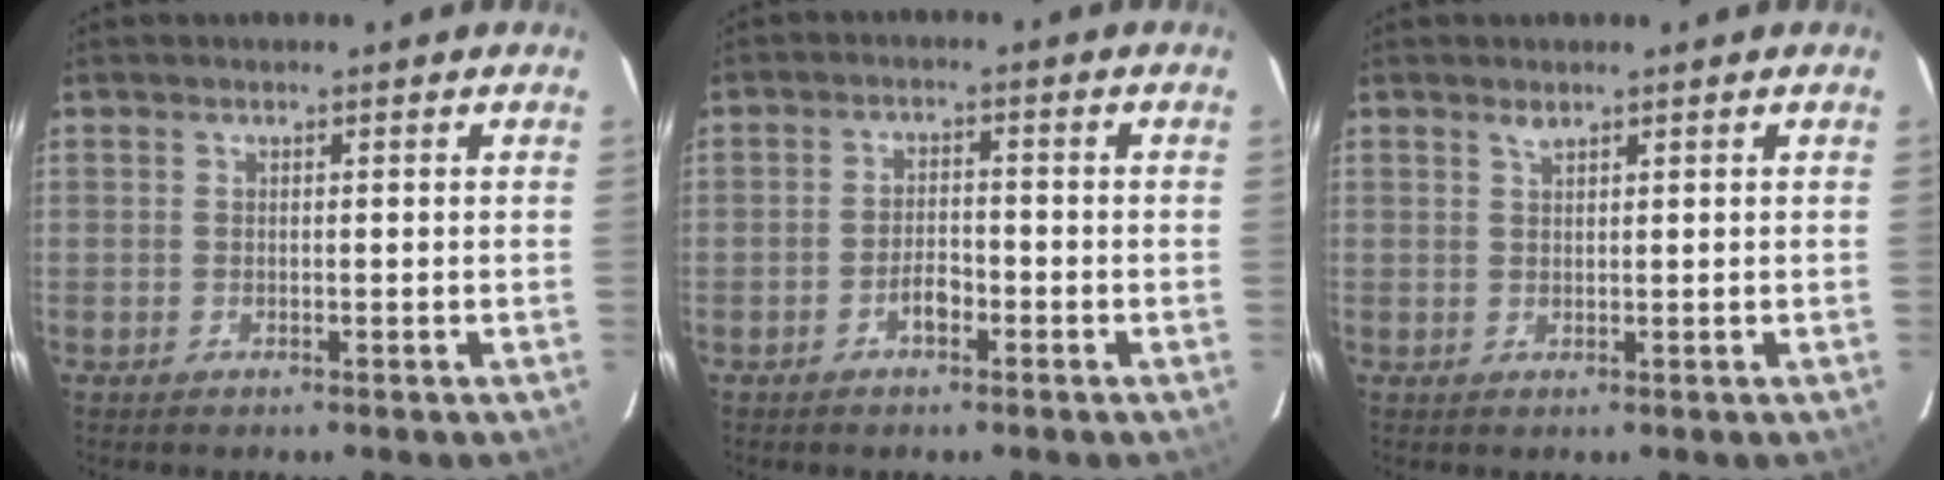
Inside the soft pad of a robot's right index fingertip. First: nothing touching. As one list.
[{"total": 3.2, "force": [-1.9, 1.5, 2.1], "torque": [-0.040, 0.005, -0.032]}, {"total": 1.0, "force": [0.8, 0.3, 0.5], "torque": [-0.009, 0.002, 0.016]}]